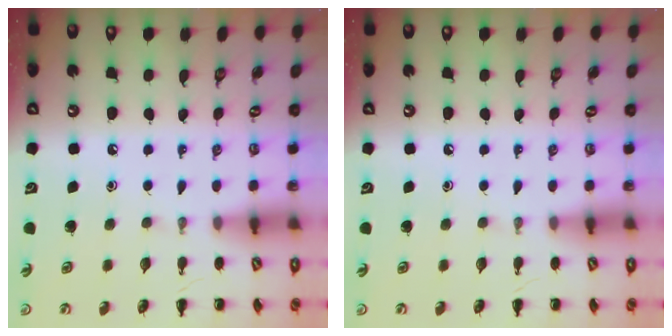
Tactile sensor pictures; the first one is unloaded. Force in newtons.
{"total": 0.0}